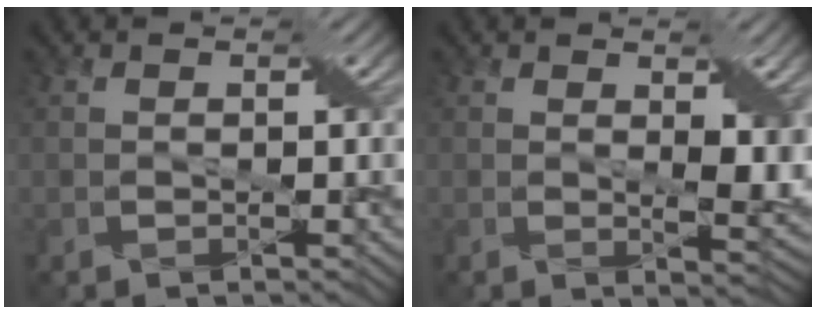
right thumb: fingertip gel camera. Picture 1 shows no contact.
{"total": 4.7, "force": [1.1, 2.0, 4.1], "torque": [-0.069, -0.012, 0.024]}